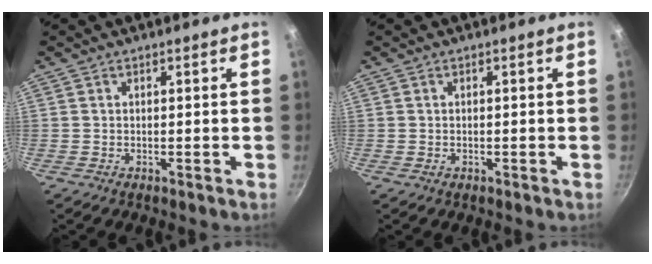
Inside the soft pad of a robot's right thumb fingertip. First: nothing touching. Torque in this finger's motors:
{"motor_torque": [0.28, 0.13, 0.09, 0.23, 0.01]}